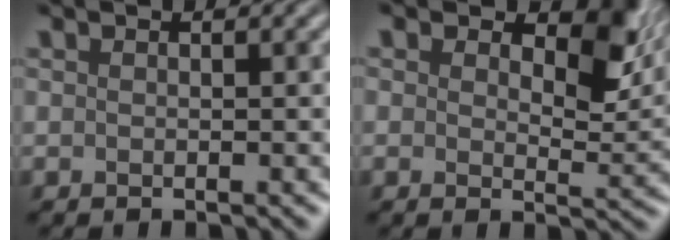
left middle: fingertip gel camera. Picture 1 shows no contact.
{"total": 6.1, "force": [2.7, 3.3, 4.3], "torque": [-0.057, -0.004, 0.032]}